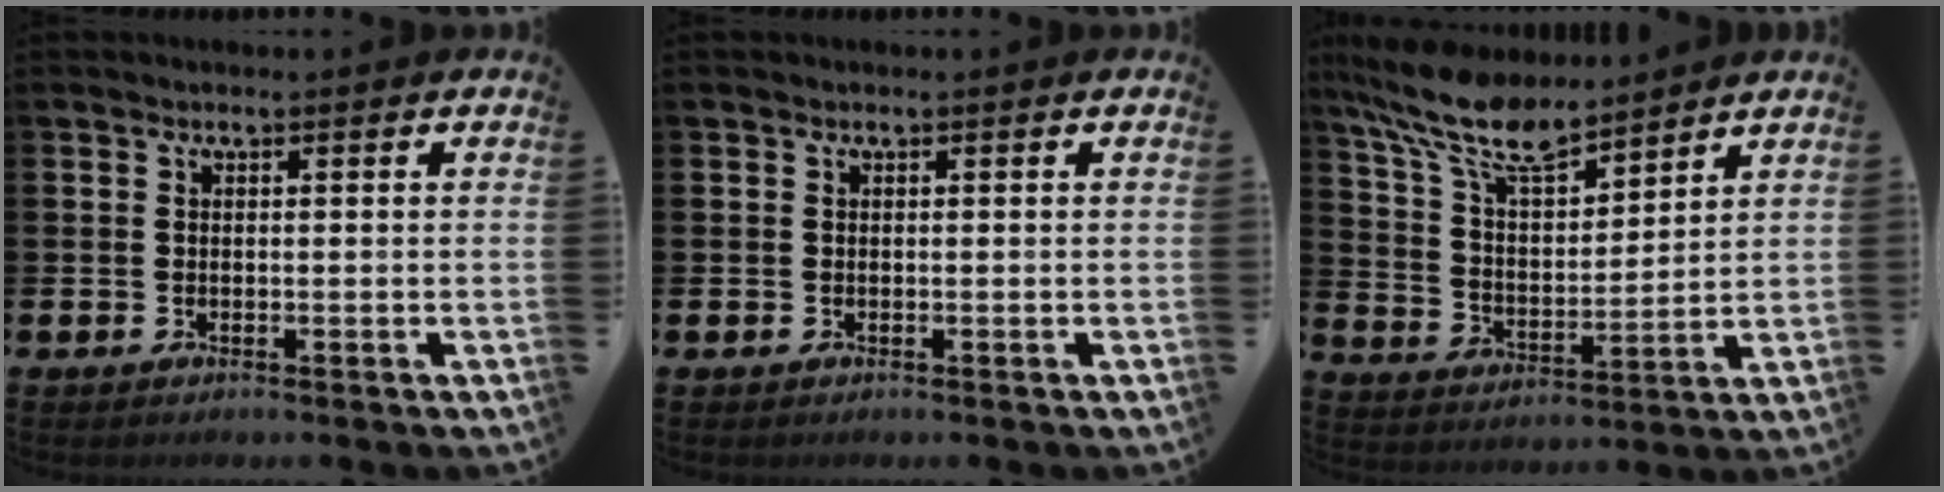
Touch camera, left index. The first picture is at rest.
{"total": 0.0}
{"total": 10.4, "force": [8.9, 2.9, 4.5], "torque": [-0.123, -0.043, 0.159]}